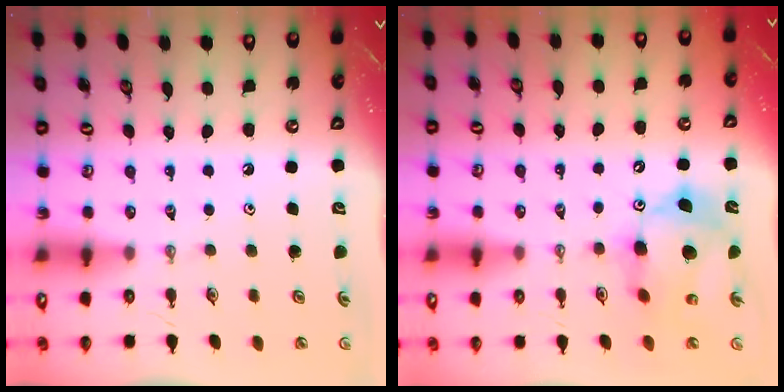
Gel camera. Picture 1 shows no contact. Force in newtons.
{"total": 12.7, "press": 12.6, "slide": 1.2}